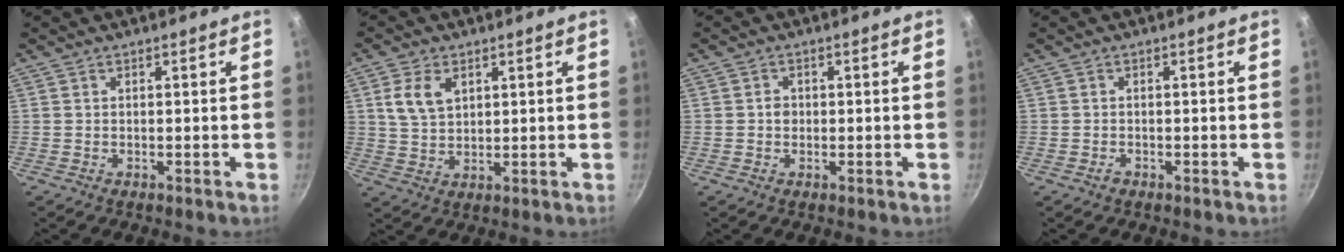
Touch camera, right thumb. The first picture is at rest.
{"total": 6.6, "force": [2.6, 4.2, 4.4], "torque": [-0.076, -0.007, 0.055]}
{"total": 2.0, "force": [-0.2, 1.7, 1.0], "torque": [-0.006, 0.006, -0.004]}
{"total": 0.8, "force": [-0.5, 0.5, 0.3], "torque": [-0.004, 0.001, -0.011]}